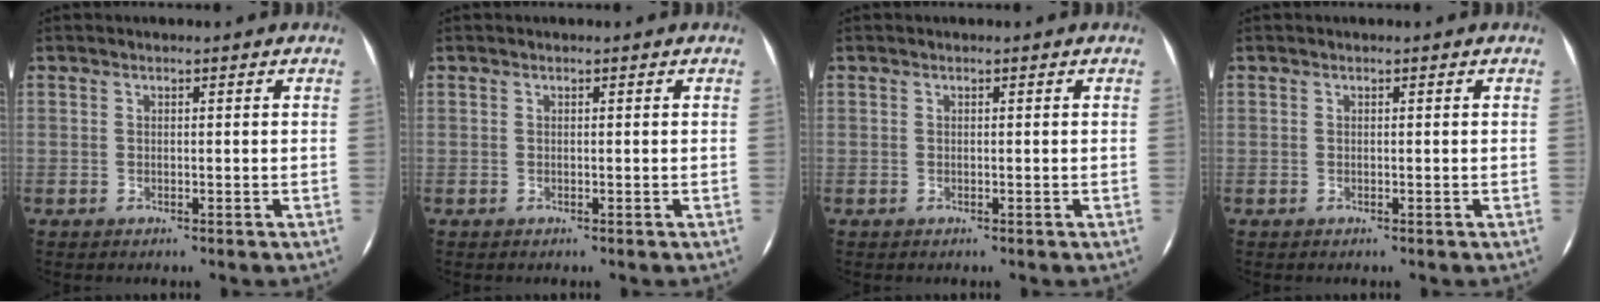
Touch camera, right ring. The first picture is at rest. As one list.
[{"total": 0.0}, {"total": 0.0}, {"total": 0.0}]